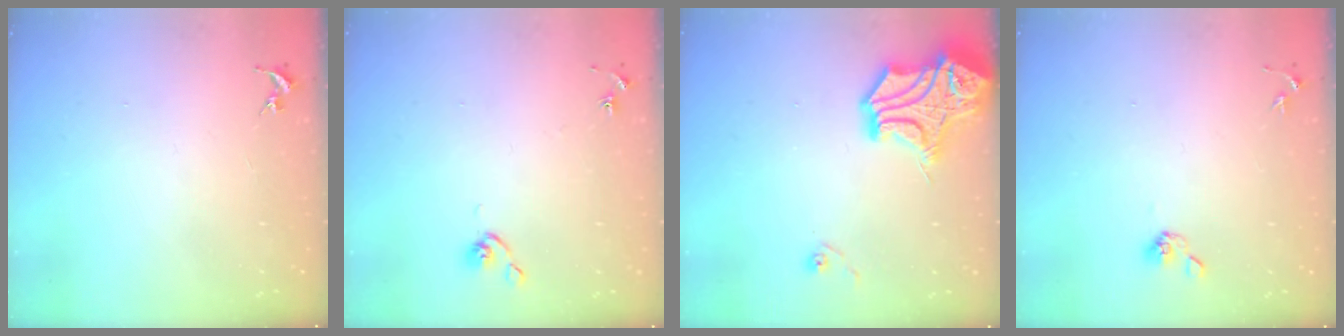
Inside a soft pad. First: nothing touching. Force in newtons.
{"total": 4.9, "press": 4.9, "slide": 0.7}
{"total": 21.1, "press": 21.0, "slide": 2.6}
{"total": 5.0, "press": 4.7, "slide": 1.7}